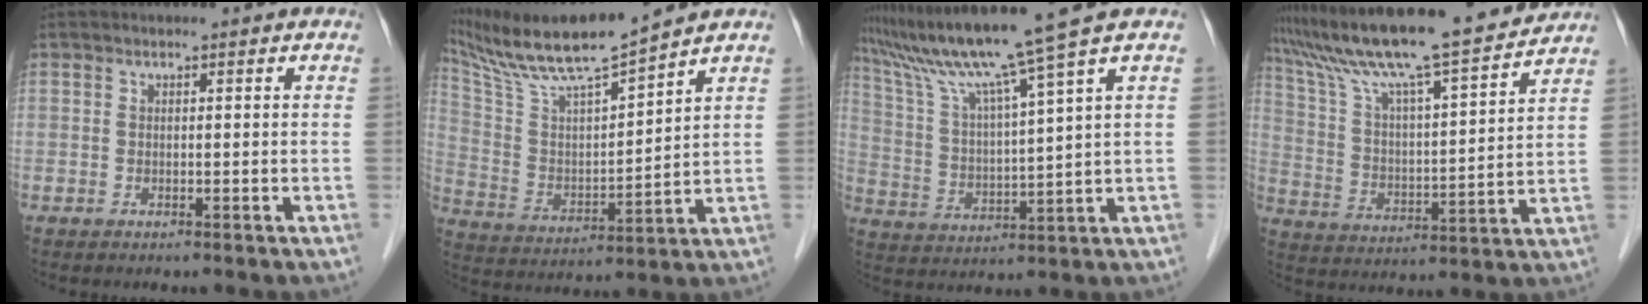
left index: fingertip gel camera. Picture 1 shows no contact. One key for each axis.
{"total": 15.0, "fx": 13.1, "fy": -0.6, "fz": 7.2, "tx": -0.142, "ty": 0.007, "tz": 0.249}
{"total": 12.0, "fx": 9.4, "fy": -3.5, "fz": 6.7, "tx": -0.119, "ty": -0.010, "tz": 0.174}
{"total": 19.8, "fx": 17.5, "fy": 0.1, "fz": 9.2, "tx": -0.168, "ty": 0.005, "tz": 0.284}